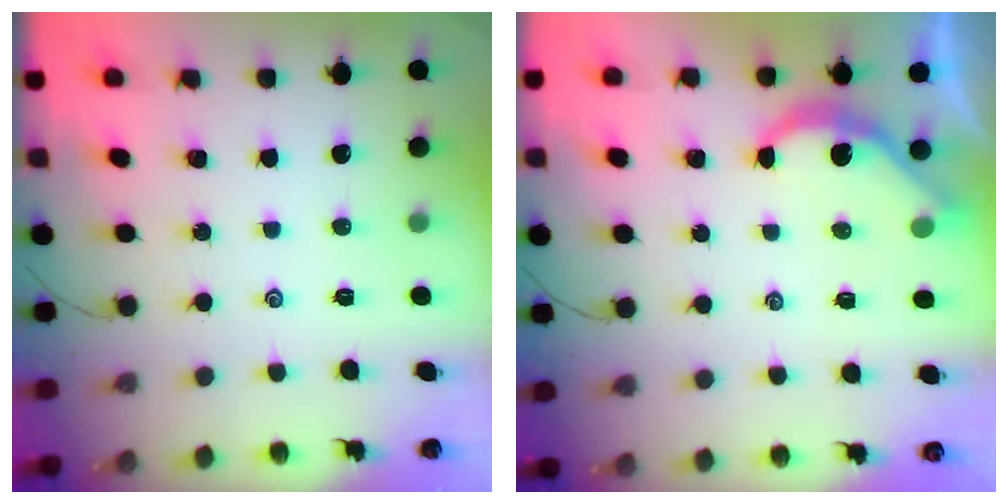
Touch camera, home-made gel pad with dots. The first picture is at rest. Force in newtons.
{"total": 5.7, "press": 5.7, "slide": 0.2}